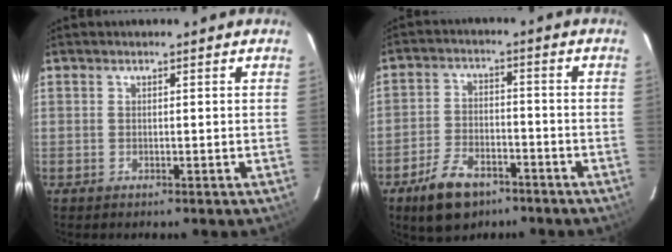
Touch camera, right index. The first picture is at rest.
{"total": 9.7, "force": [-6.4, 5.3, 5.1], "torque": [-0.122, 0.006, -0.105]}